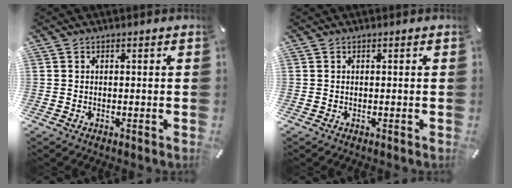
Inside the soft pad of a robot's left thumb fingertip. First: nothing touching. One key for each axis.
{"total": 0.0}